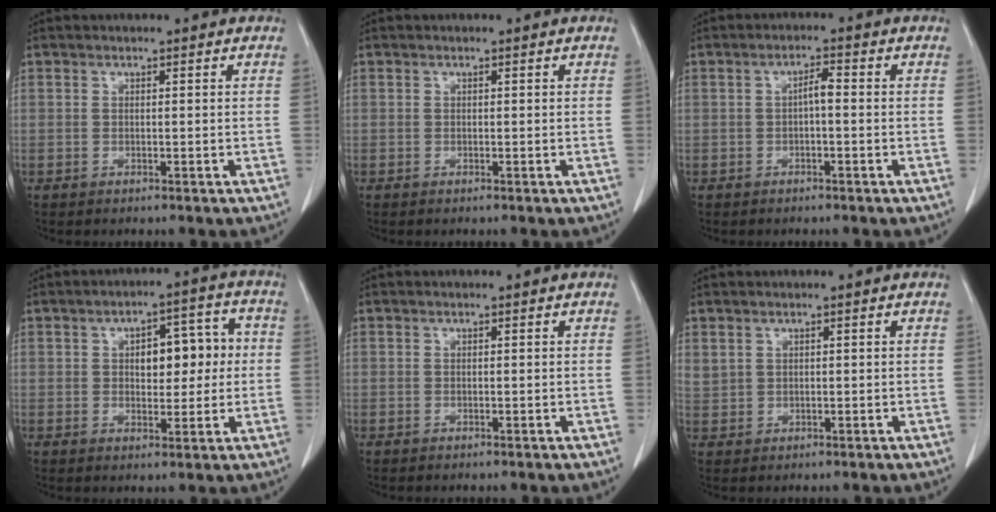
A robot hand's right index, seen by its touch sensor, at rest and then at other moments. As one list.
[{"total": 0.0}, {"total": 2.2, "force": [-0.2, 0.5, 2.1], "torque": [-0.036, 0.006, -0.006]}, {"total": 8.2, "force": [0.8, 3.6, 7.3], "torque": [-0.097, 0.031, 0.017]}, {"total": 0.0}, {"total": 1.9, "force": [1.3, 1.2, 0.5], "torque": [-0.011, 0.008, 0.033]}]